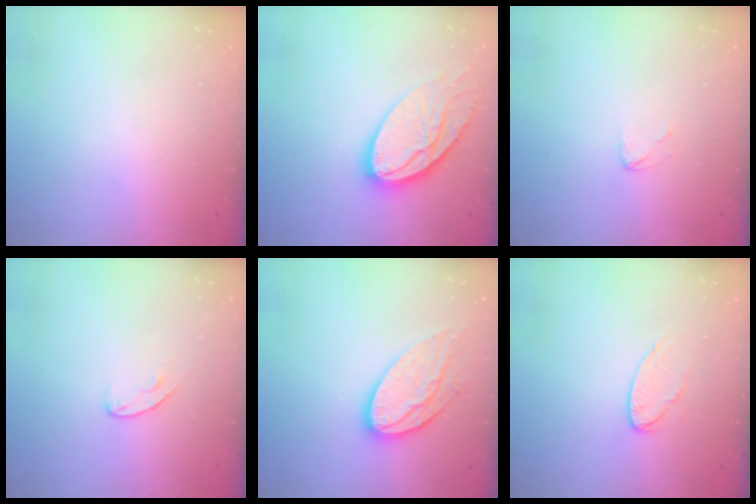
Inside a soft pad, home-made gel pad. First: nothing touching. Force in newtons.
{"total": 16.9, "press": 16.8, "slide": 1.8}
{"total": 2.5, "press": 2.5, "slide": 0.2}
{"total": 7.0, "press": 7.0, "slide": 0.6}
{"total": 15.6, "press": 15.6, "slide": 1.2}
{"total": 7.3, "press": 7.3, "slide": 0.2}